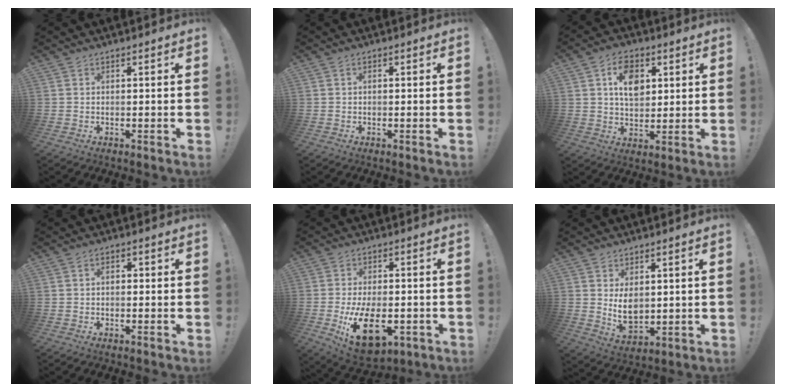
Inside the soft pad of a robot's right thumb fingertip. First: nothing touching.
{"total": 0.7, "force": [-0.2, 0.4, 0.6], "torque": [-0.015, 0.003, -0.004]}
{"total": 11.0, "force": [3.5, 7.5, 7.1], "torque": [-0.104, 0.002, 0.063]}
{"total": 1.7, "force": [-0.6, 1.0, 1.2], "torque": [-0.025, 0.008, -0.012]}
{"total": 16.0, "force": [-4.8, 9.4, 12.0], "torque": [-0.184, 0.008, -0.074]}
{"total": 7.2, "force": [1.5, 4.9, 5.1], "torque": [-0.070, -0.021, 0.028]}